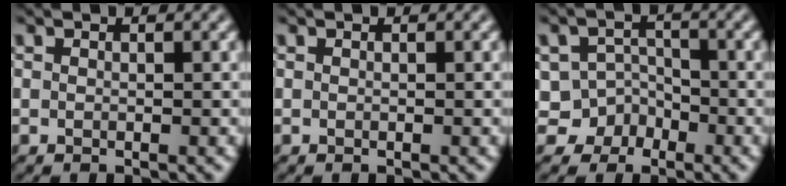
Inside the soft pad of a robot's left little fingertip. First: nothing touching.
{"total": 0.0}
{"total": 4.9, "force": [-2.5, 4.0, 1.0], "torque": [0.012, 0.001, -0.059]}